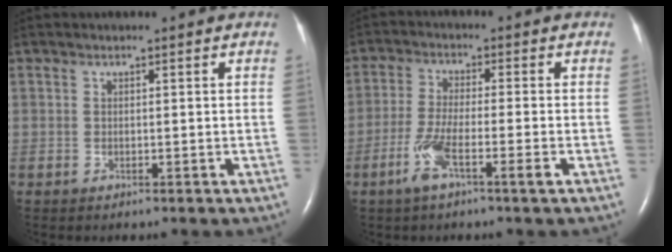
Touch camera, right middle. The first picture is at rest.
{"total": 6.0, "force": [-3.0, 0.1, 5.3], "torque": [-0.111, -0.009, -0.059]}